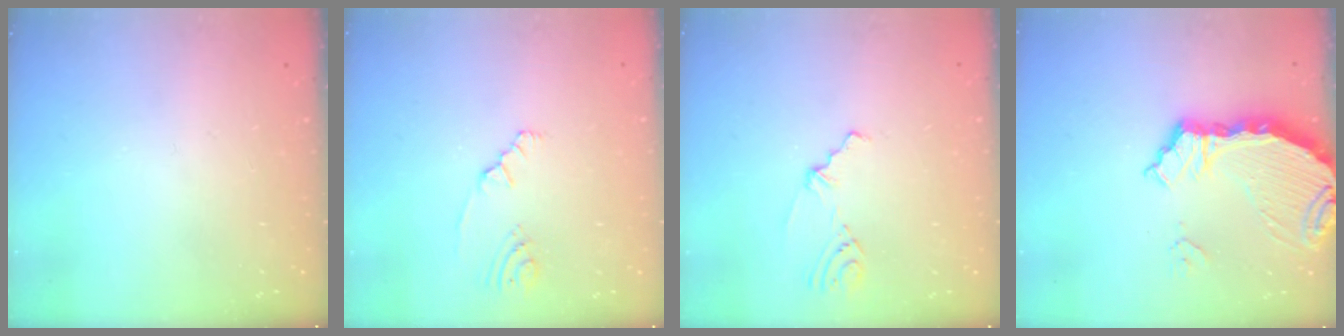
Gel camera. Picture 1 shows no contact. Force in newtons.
{"total": 2.1, "press": 1.9, "slide": 0.9}
{"total": 2.3, "press": 1.8, "slide": 1.5}
{"total": 7.9, "press": 7.0, "slide": 3.8}